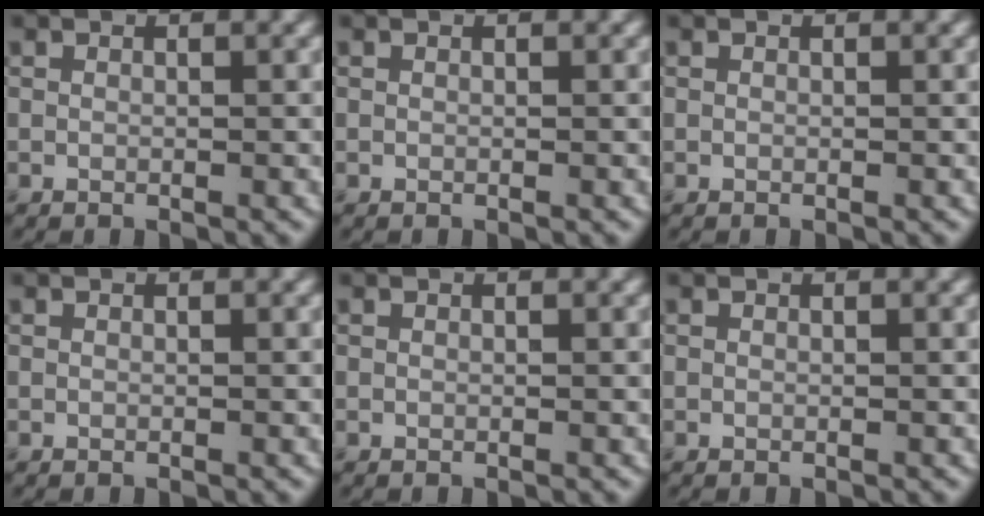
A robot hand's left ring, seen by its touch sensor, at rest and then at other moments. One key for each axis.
{"total": 0.0}
{"total": 0.0}
{"total": 0.0}
{"total": 0.0}
{"total": 0.0}